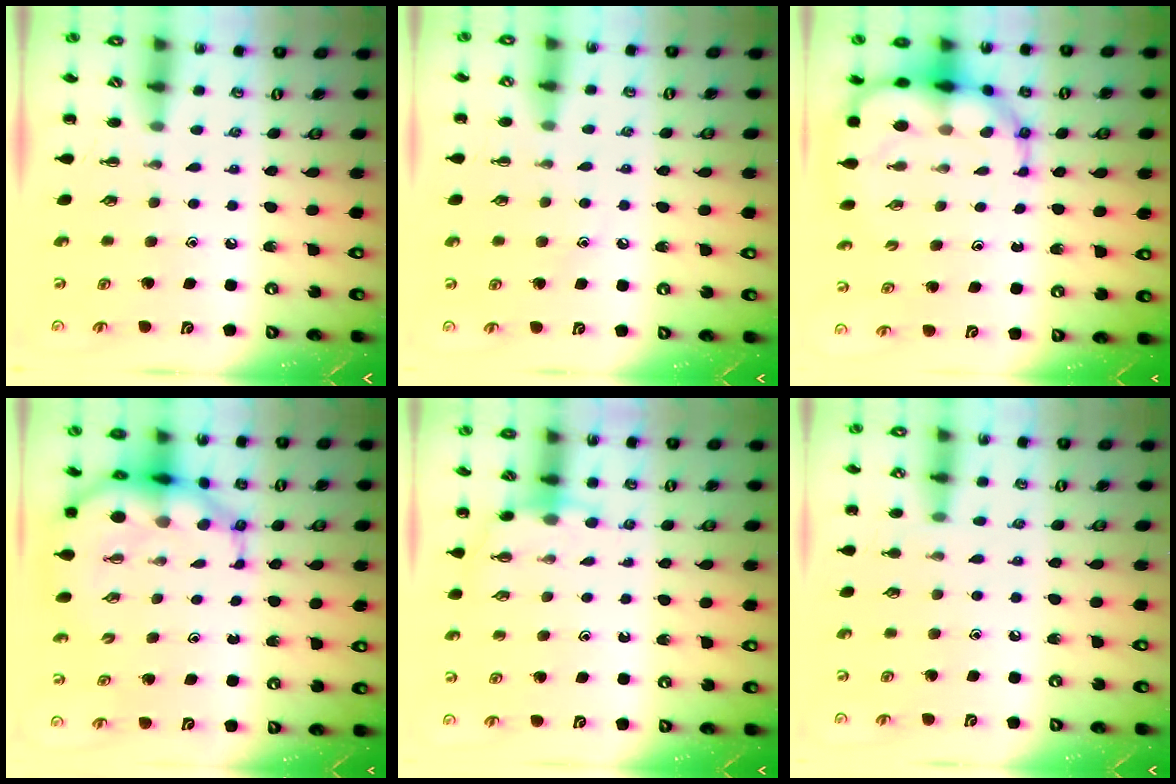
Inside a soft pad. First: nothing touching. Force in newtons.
{"total": 5.6, "press": 5.4, "slide": 1.6}
{"total": 10.6, "press": 10.2, "slide": 3.0}
{"total": 9.3, "press": 8.9, "slide": 2.6}
{"total": 4.2, "press": 4.1, "slide": 0.9}
{"total": 4.6, "press": 4.3, "slide": 1.6}